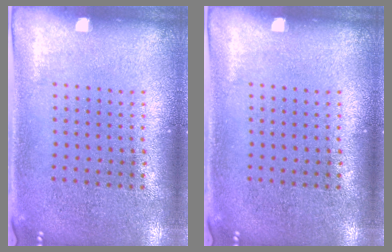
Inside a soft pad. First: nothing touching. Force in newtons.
{"total": 0.0}